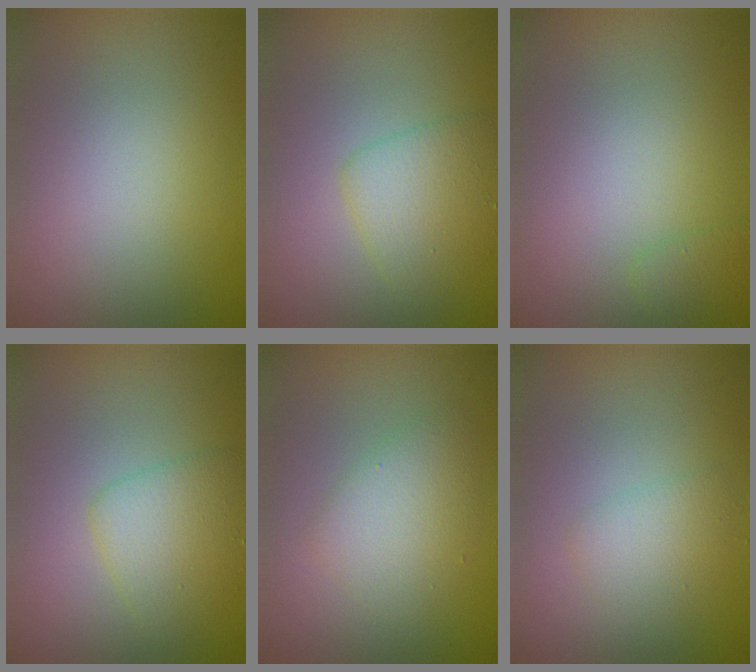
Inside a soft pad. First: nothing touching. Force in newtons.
{"total": 3.1, "press": 3.1, "slide": 0.1}
{"total": 1.0, "press": 1.0, "slide": 0.1}
{"total": 3.1, "press": 3.1, "slide": 0.1}
{"total": 2.9, "press": 2.9, "slide": 0.2}
{"total": 1.8, "press": 1.8, "slide": 0.1}